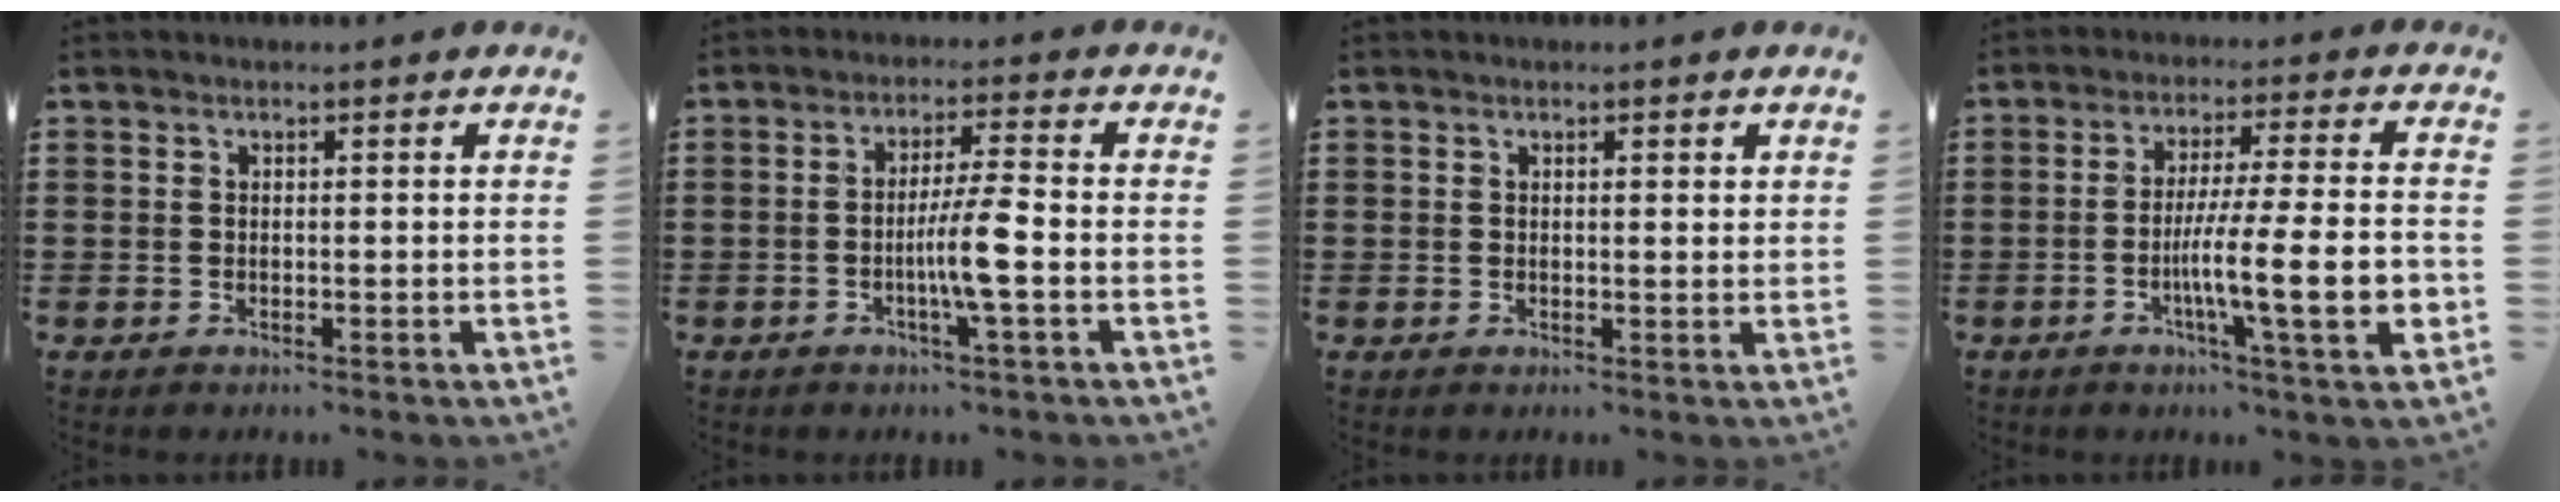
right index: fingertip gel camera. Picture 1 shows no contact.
{"total": 5.9, "force": [-1.6, -0.3, 5.7], "torque": [-0.105, -0.009, -0.034]}
{"total": 0.8, "force": [0.4, 0.3, 0.6], "torque": [-0.013, 0.004, 0.006]}
{"total": 13.3, "force": [-3.1, 1.5, 12.8], "torque": [-0.217, -0.019, -0.061]}